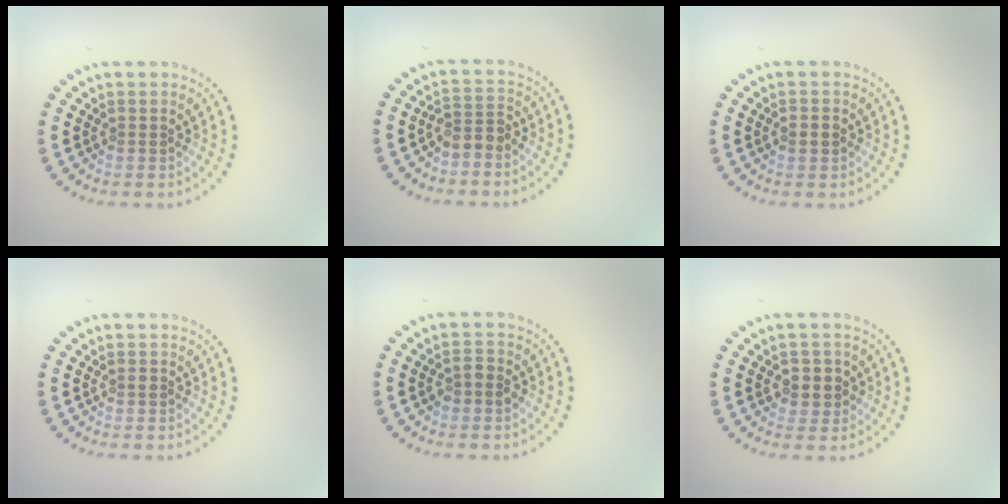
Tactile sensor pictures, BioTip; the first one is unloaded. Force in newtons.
{"total": 2.0, "press": 1.6, "slide": 1.2}
{"total": 1.9, "press": 1.9, "slide": 0.1}
{"total": 0.6, "press": 0.6, "slide": 0.0}
{"total": 1.7, "press": 1.7, "slide": 0.3}
{"total": 2.5, "press": 2.3, "slide": 1.0}